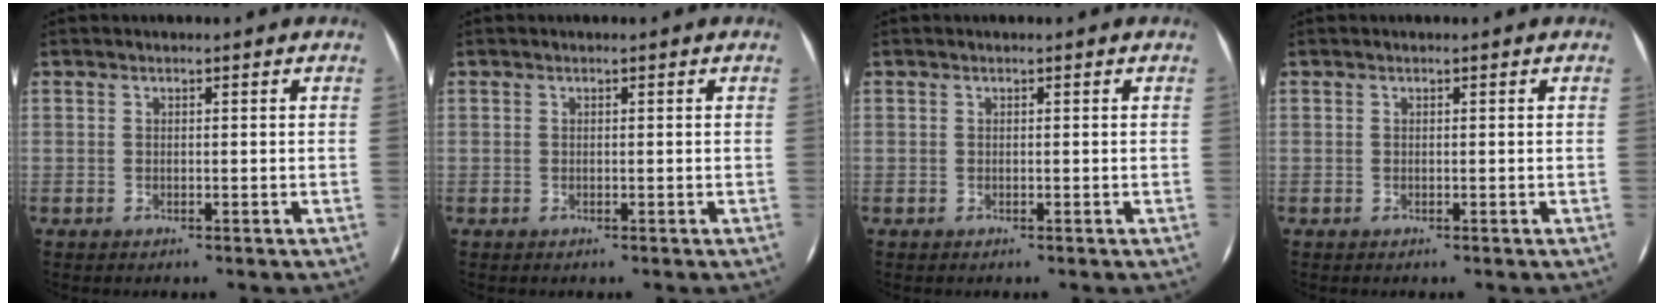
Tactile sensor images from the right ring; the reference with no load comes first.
{"total": 0.0}
{"total": 0.0}
{"total": 0.0}